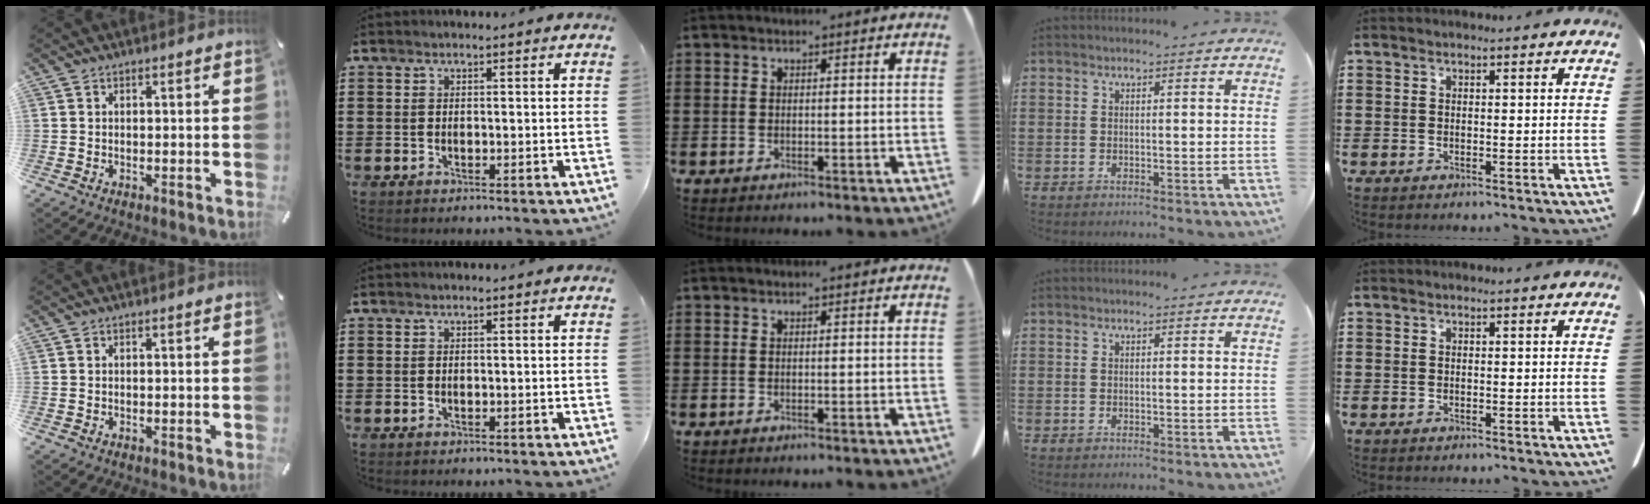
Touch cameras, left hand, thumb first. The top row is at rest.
{}